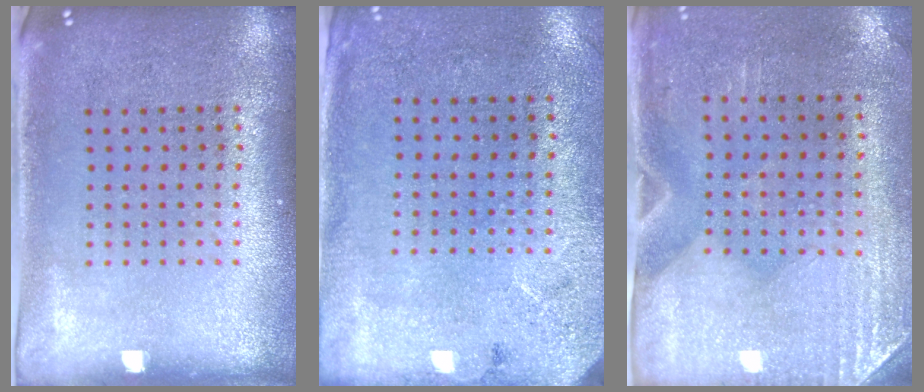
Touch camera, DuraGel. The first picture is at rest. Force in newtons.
{"total": 2.6, "press": 2.1, "slide": 1.6}
{"total": 3.0, "press": 2.5, "slide": 1.5}